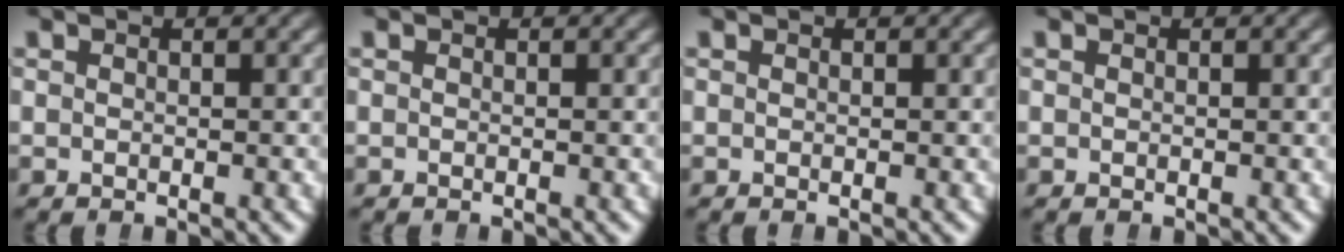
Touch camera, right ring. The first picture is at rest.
{"total": 0.0}
{"total": 0.0}
{"total": 0.0}